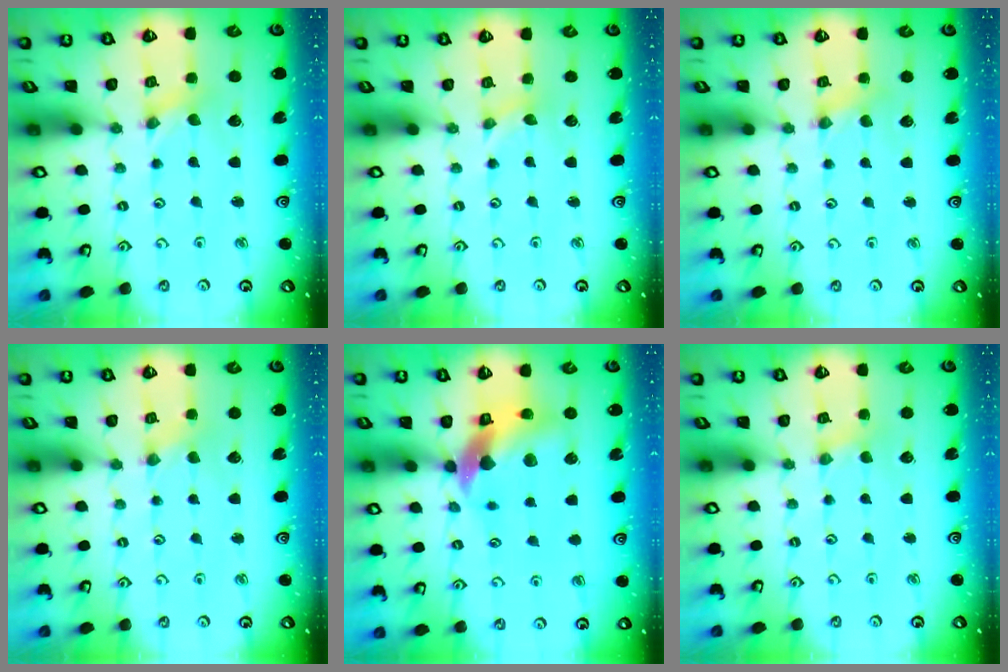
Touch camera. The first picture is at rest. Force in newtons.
{"total": 0.7, "press": 0.7, "slide": 0.1}
{"total": 2.5, "press": 2.5, "slide": 0.3}
{"total": 0.0}
{"total": 12.2, "press": 12.0, "slide": 1.9}
{"total": 0.0}